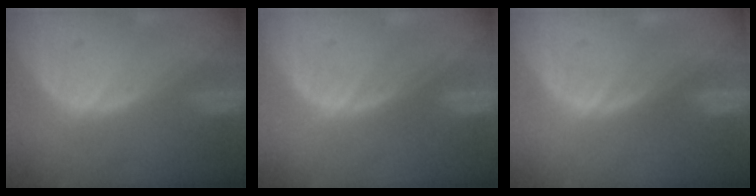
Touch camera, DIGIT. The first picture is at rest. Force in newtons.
{"total": 0.0}
{"total": 0.0}